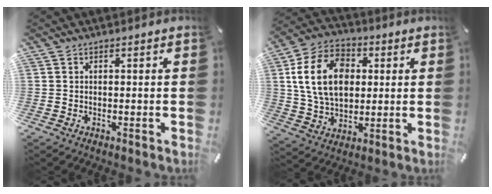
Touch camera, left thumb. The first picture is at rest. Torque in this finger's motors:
{"motor_torque": [0.37, 0.98, 1.53, -1.24, 0.48]}